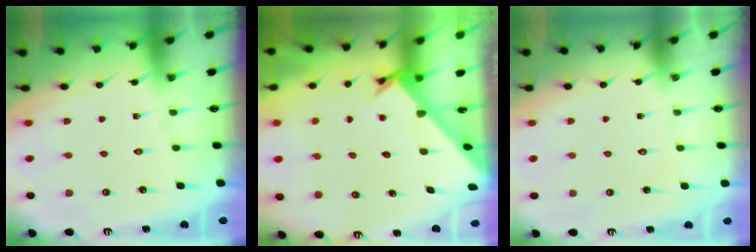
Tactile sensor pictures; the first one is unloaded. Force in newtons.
{"total": 2.2, "press": 2.2, "slide": 0.2}
{"total": 1.6, "press": 1.6, "slide": 0.1}